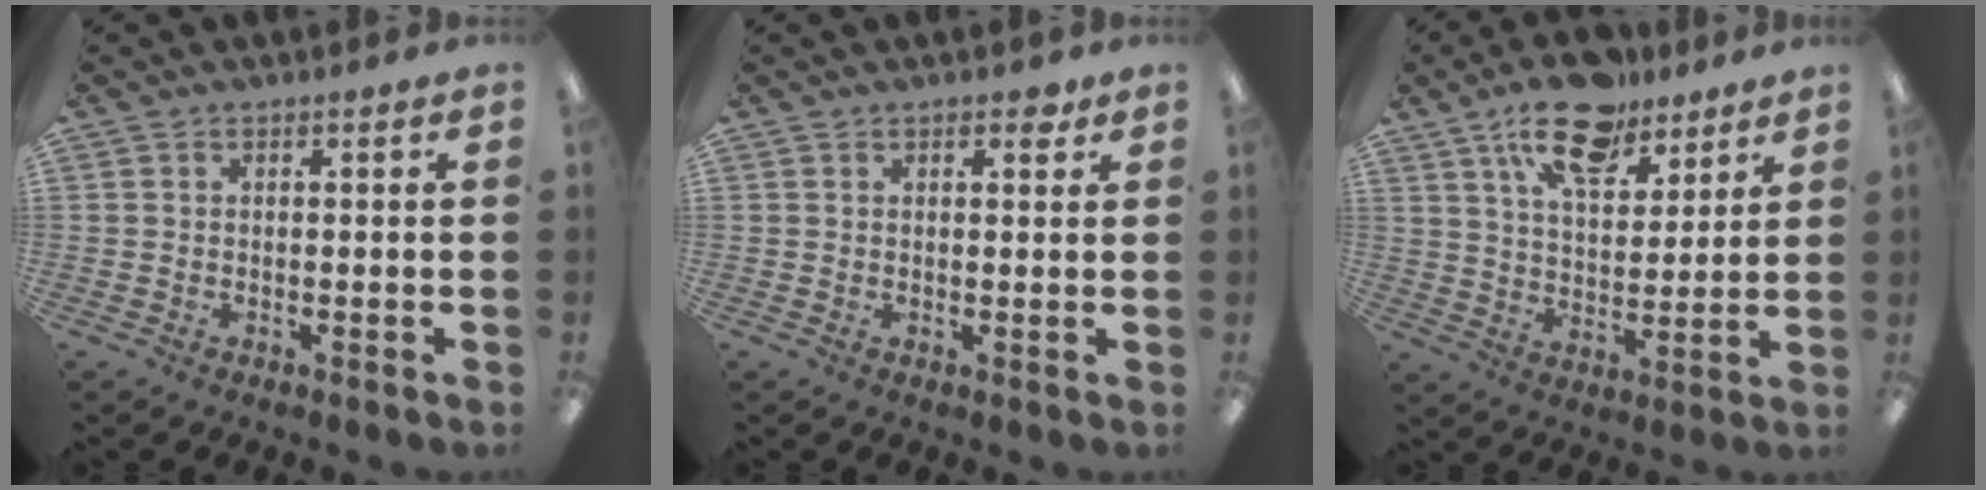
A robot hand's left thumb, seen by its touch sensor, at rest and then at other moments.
{"total": 2.4, "force": [1.6, 1.2, 1.4], "torque": [-0.005, -0.006, 0.022]}
{"total": 14.7, "force": [10.5, 6.5, 7.9], "torque": [-0.119, -0.050, 0.184]}